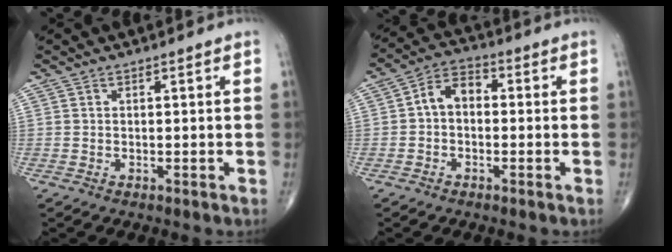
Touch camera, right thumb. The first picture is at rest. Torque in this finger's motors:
{"motor_torque": [0.09, 0.08, 0.35, 0.18, 0.05]}